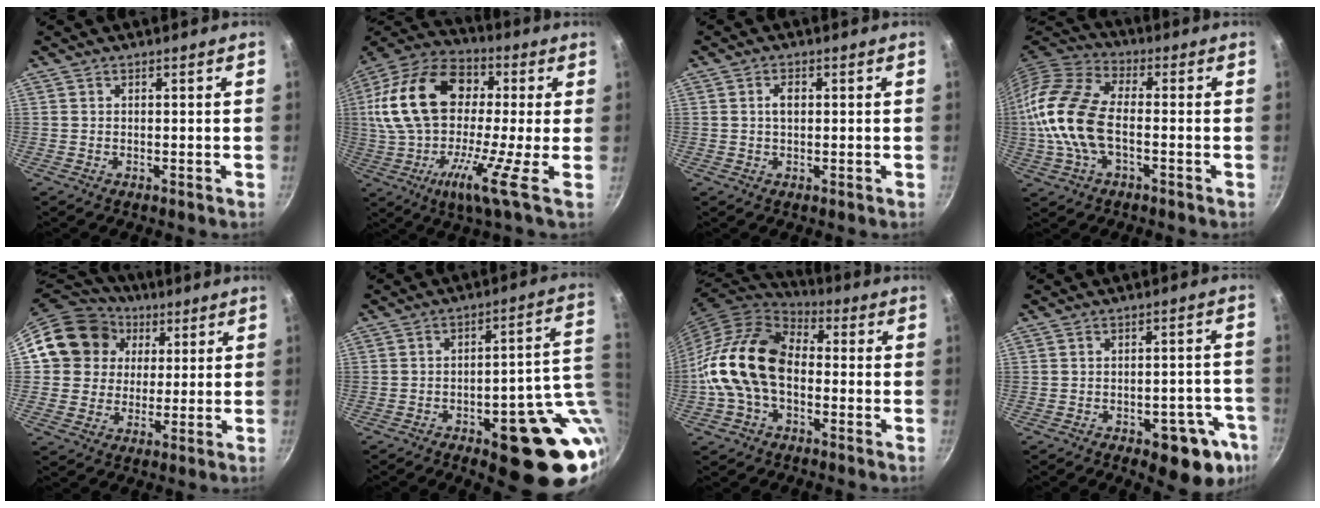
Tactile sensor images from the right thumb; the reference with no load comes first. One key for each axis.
{"total": 22.6, "fx": 0.1, "fy": 9.2, "fz": 20.6, "tx": -0.370, "ty": 0.026, "tz": -0.036}
{"total": 2.6, "fx": 0.4, "fy": 1.6, "fz": 2.0, "tx": -0.028, "ty": 0.004, "tz": 0.007}
{"total": 16.2, "fx": -2.0, "fy": 9.1, "fz": 13.3, "tx": -0.260, "ty": 0.031, "tz": -0.053}
{"total": 14.8, "fx": 4.0, "fy": 13.2, "fz": 5.2, "tx": -0.070, "ty": 0.018, "tz": 0.063}
{"total": 19.9, "fx": -5.1, "fy": 7.8, "fz": 17.6, "tx": -0.162, "ty": 0.017, "tz": -0.059}
{"total": 16.5, "fx": -2.0, "fy": 11.1, "fz": 12.0, "tx": -0.201, "ty": 0.040, "tz": -0.054}
{"total": 12.8, "fx": -6.5, "fy": 6.0, "fz": 9.3, "tx": -0.053, "ty": 0.033, "tz": -0.078}